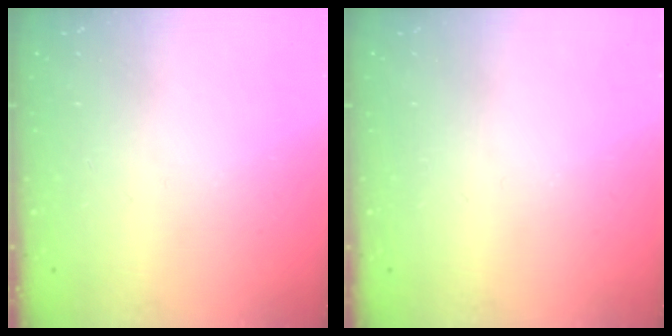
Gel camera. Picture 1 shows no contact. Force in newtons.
{"total": 0.0}